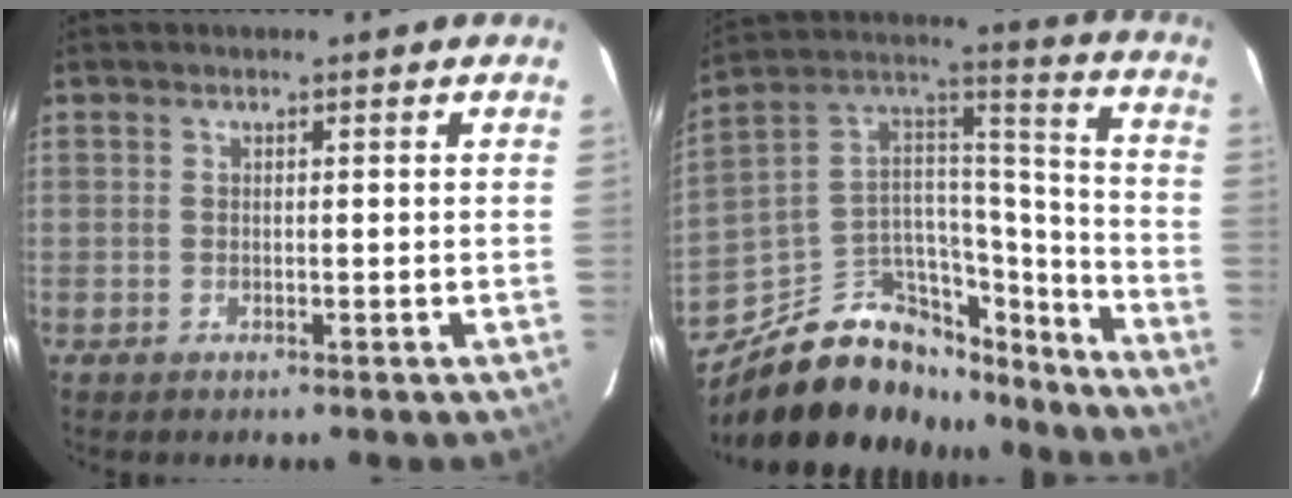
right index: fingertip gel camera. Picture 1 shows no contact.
{"total": 20.0, "force": [-14.5, 11.0, 8.3], "torque": [-0.172, 0.080, -0.214]}